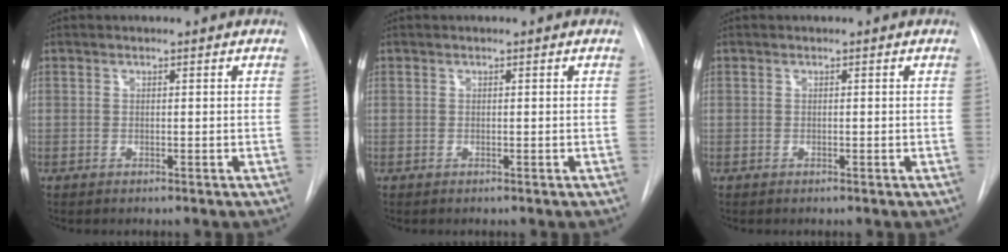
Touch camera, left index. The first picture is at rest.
{"total": 0.0}
{"total": 0.0}